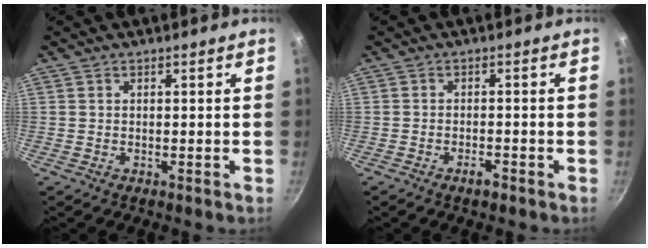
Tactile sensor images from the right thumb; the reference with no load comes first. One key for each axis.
{"total": 2.0, "fx": -1.5, "fy": 0.7, "fz": 1.2, "tx": -0.018, "ty": 0.014, "tz": -0.025}